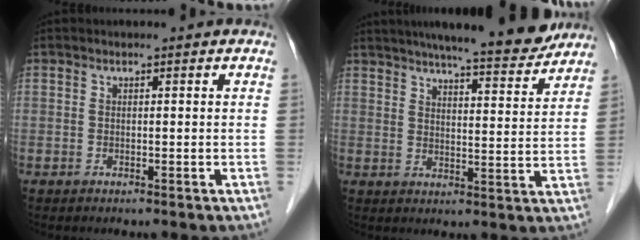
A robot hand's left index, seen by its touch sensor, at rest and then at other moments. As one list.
[{"total": 14.8, "force": [13.1, 1.3, 6.8], "torque": [-0.097, -0.004, 0.173]}]